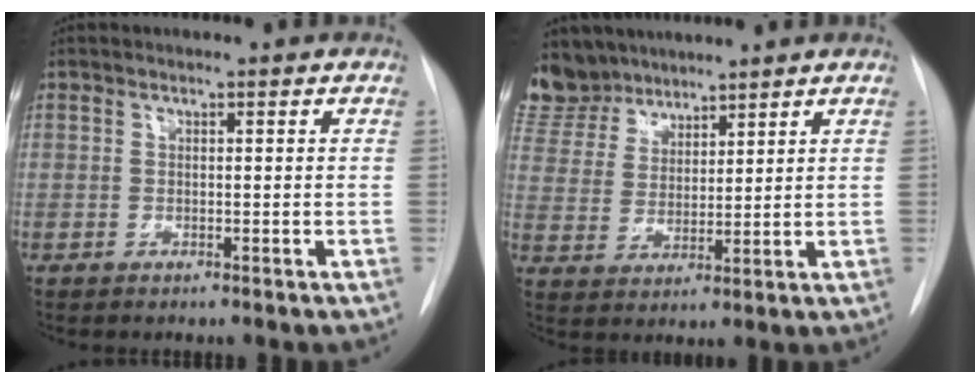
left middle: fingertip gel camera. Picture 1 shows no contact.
{"total": 10.4, "force": [9.2, 4.8, 1.2], "torque": [-0.033, 0.014, 0.193]}